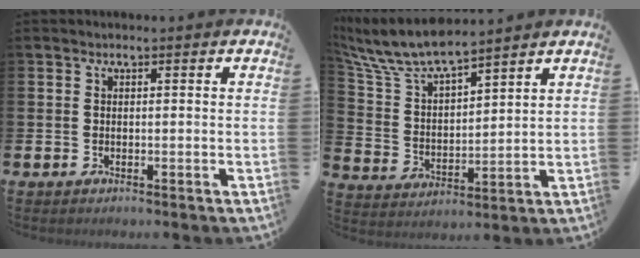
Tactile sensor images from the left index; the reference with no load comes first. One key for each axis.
{"total": 8.0, "fx": 7.5, "fy": 1.5, "fz": 2.5, "tx": -0.081, "ty": -0.042, "tz": 0.131}